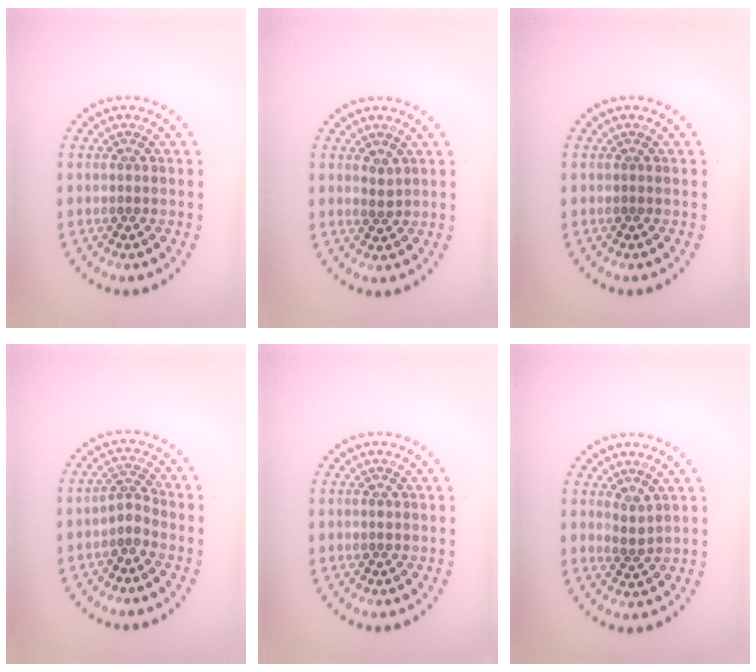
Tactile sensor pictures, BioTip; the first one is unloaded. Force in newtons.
{"total": 1.0, "press": 0.9, "slide": 0.4}
{"total": 0.0}
{"total": 1.7, "press": 1.3, "slide": 1.1}
{"total": 0.7, "press": 0.7, "slide": 0.1}
{"total": 1.4, "press": 1.0, "slide": 1.0}